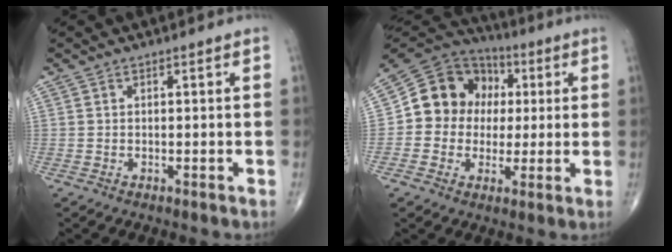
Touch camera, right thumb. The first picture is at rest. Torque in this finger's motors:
{"motor_torque": [0.46, 0.47, 0.09, -0.09, 0.12]}